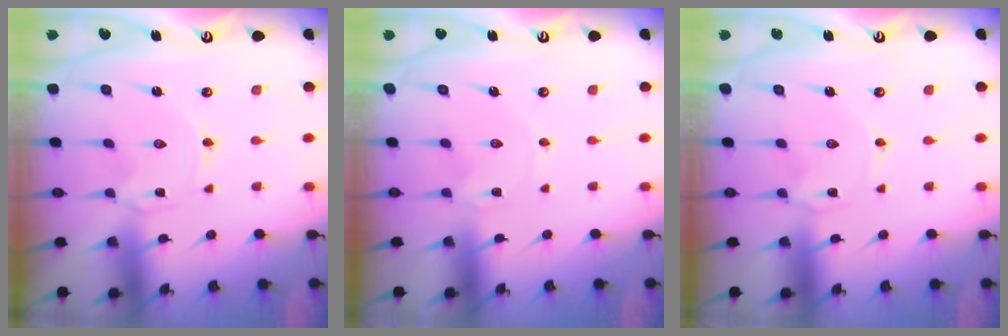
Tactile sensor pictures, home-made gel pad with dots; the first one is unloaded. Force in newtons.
{"total": 0.8, "press": 0.8, "slide": 0.1}
{"total": 0.0}